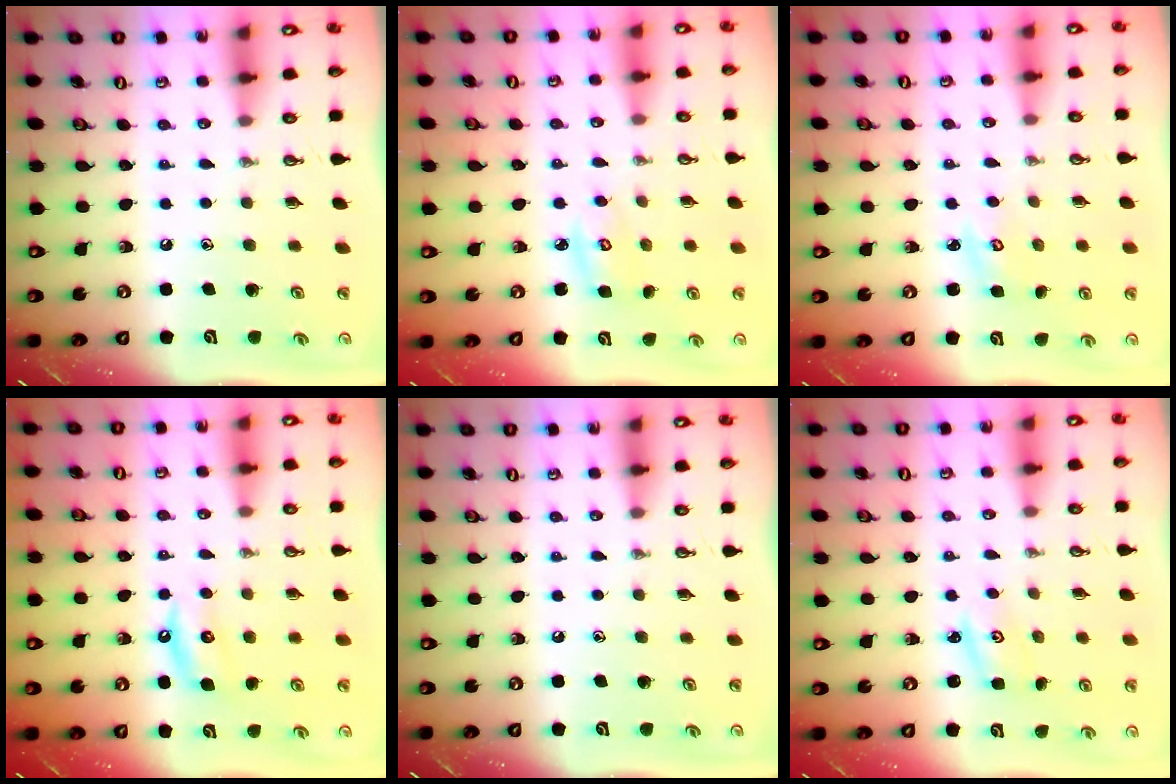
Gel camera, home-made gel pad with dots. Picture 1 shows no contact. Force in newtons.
{"total": 3.4, "press": 3.4, "slide": 0.4}
{"total": 3.6, "press": 3.6, "slide": 0.4}
{"total": 4.3, "press": 4.3, "slide": 0.4}
{"total": 0.0}
{"total": 1.6, "press": 1.5, "slide": 0.1}